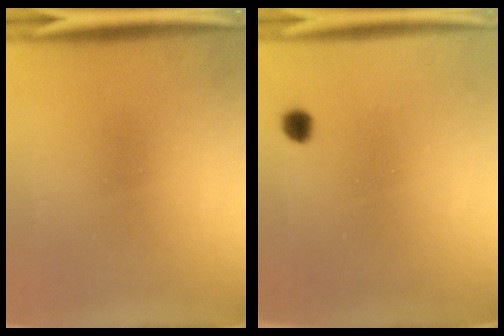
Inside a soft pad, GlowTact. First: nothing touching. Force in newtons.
{"total": 1.9}